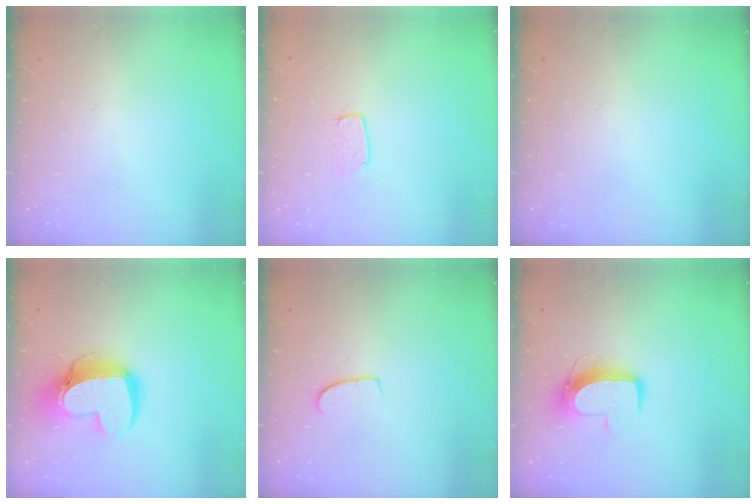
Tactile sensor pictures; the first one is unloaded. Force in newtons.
{"total": 3.8, "press": 3.8, "slide": 0.3}
{"total": 0.0}
{"total": 15.5, "press": 15.5, "slide": 1.2}
{"total": 7.0, "press": 7.0, "slide": 0.4}
{"total": 9.7, "press": 9.7, "slide": 0.6}